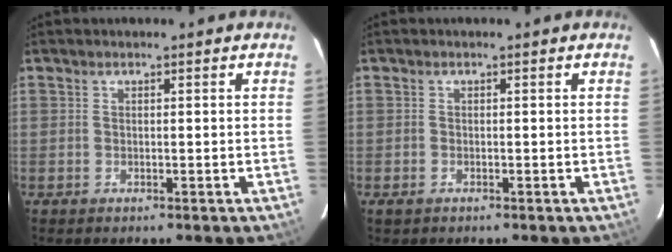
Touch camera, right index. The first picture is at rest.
{"total": 0.9, "force": [-0.6, 0.5, 0.4], "torque": [-0.008, -0.003, -0.012]}